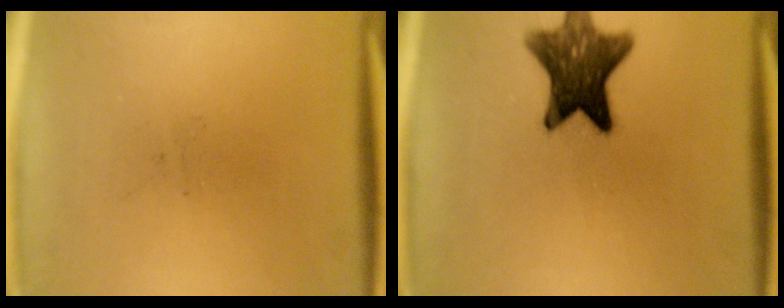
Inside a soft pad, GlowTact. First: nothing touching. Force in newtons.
{"total": 11.5}